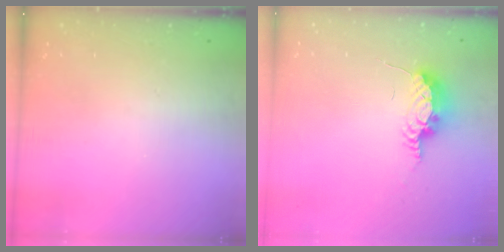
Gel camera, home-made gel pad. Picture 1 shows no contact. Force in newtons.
{"total": 7.5, "press": 7.4, "slide": 0.8}